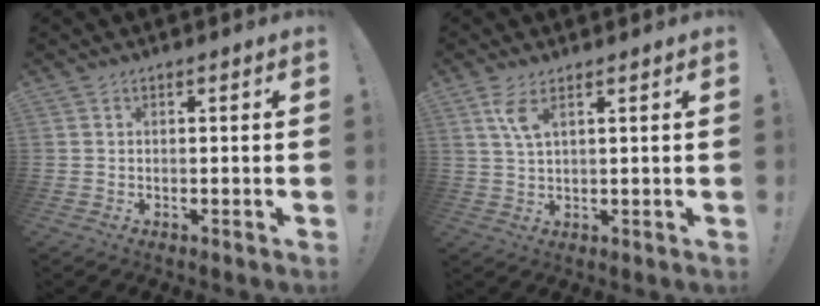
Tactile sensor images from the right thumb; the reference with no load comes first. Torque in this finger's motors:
{"motor_torque": [0.04, 0.06, 0.44, 0.21, 0.02]}